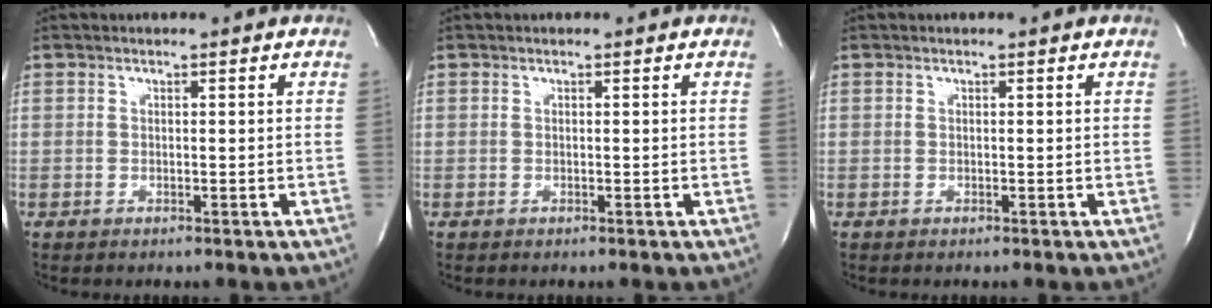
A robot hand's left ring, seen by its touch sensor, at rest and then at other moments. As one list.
[{"total": 0.0}, {"total": 0.0}]